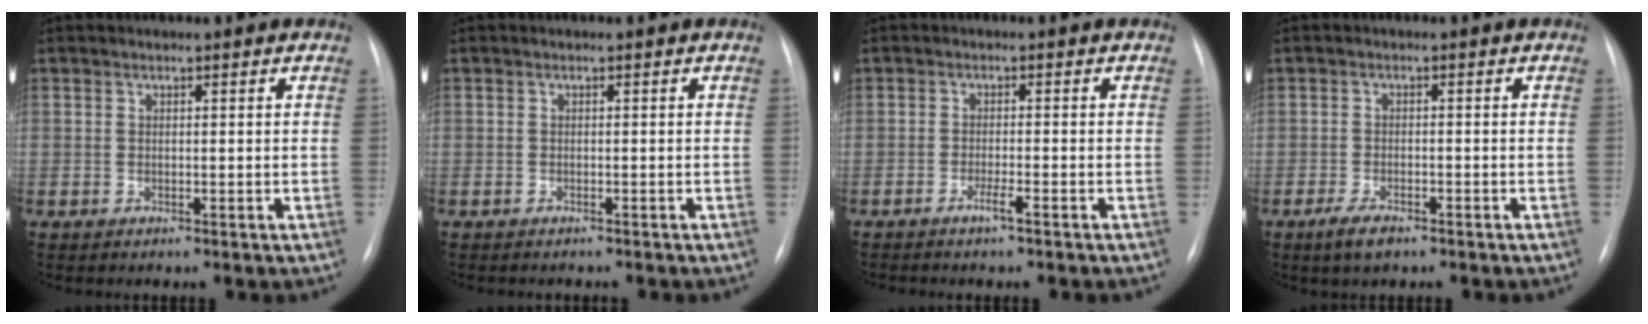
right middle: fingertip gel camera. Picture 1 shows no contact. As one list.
[{"total": 2.0, "force": [-1.8, 0.5, 0.6], "torque": [-0.007, -0.004, -0.021]}, {"total": 1.7, "force": [-1.1, -0.5, 1.2], "torque": [-0.026, -0.002, -0.023]}, {"total": 3.0, "force": [-2.0, 0.8, 2.0], "torque": [-0.050, -0.006, -0.035]}]